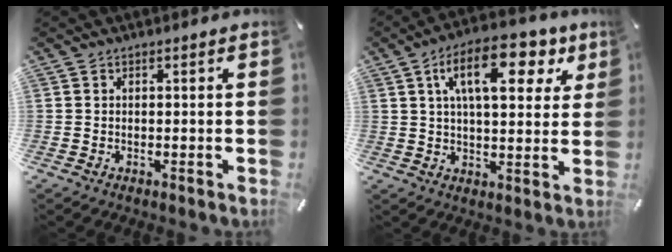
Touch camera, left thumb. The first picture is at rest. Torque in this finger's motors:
{"motor_torque": [0.79, 1.02, 1.85, -0.92, 0.52]}